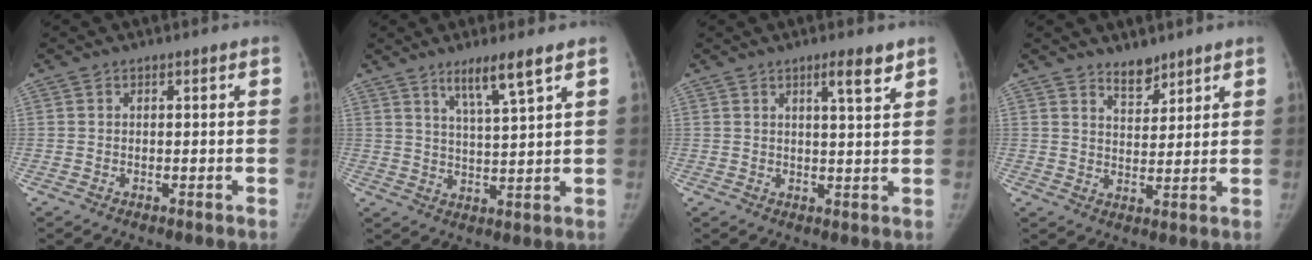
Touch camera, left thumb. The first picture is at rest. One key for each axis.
{"total": 6.8, "fx": 4.5, "fy": 0.1, "fz": 5.1, "tx": -0.095, "ty": -0.032, "tz": 0.085}
{"total": 4.4, "fx": 2.8, "fy": 0.5, "fz": 3.3, "tx": -0.048, "ty": -0.021, "tz": 0.045}
{"total": 4.3, "fx": 3.6, "fy": 1.9, "fz": 1.4, "tx": -0.003, "ty": -0.031, "tz": 0.062}